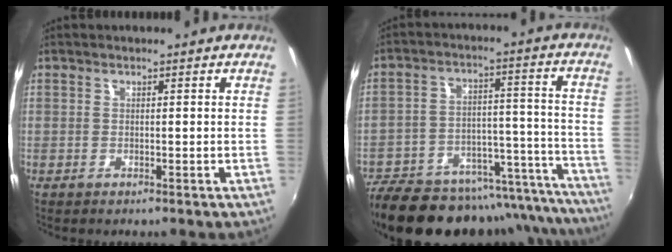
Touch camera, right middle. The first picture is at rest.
{"total": 30.4, "force": [-26.0, 10.2, 11.8], "torque": [-0.192, 0.022, -0.338]}